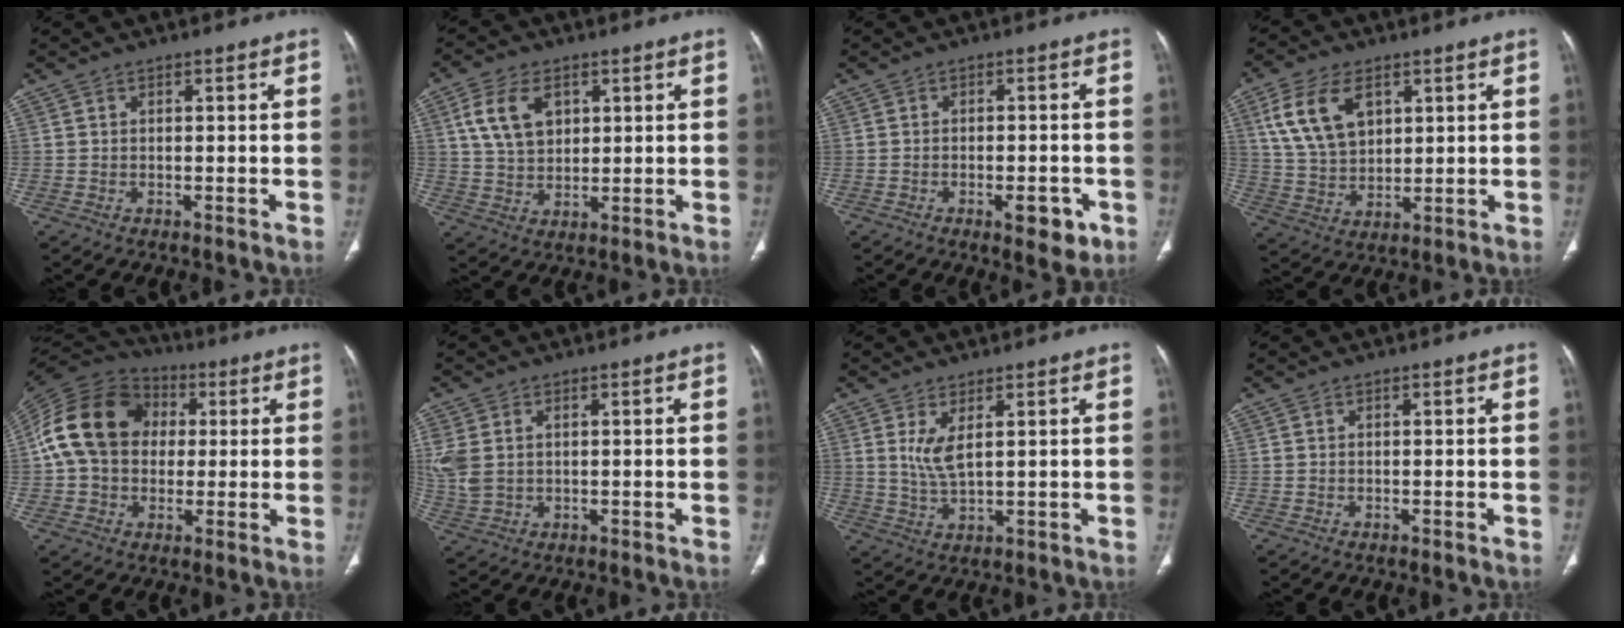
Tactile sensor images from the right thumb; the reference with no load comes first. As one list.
[{"total": 9.6, "force": [3.4, 6.3, 6.4], "torque": [-0.111, -0.008, 0.070]}, {"total": 5.9, "force": [-2.6, 2.9, 4.5], "torque": [-0.038, 0.009, -0.028]}, {"total": 12.3, "force": [5.0, 7.6, 8.3], "torque": [-0.149, -0.010, 0.105]}, {"total": 17.9, "force": [2.1, 14.1, 10.8], "torque": [-0.196, 0.028, 0.029]}, {"total": 6.5, "force": [1.2, 4.5, 4.5], "torque": [-0.120, 0.008, 0.033]}, {"total": 4.7, "force": [1.8, 1.5, 4.1], "torque": [-0.085, -0.018, 0.046]}, {"total": 0.0}]